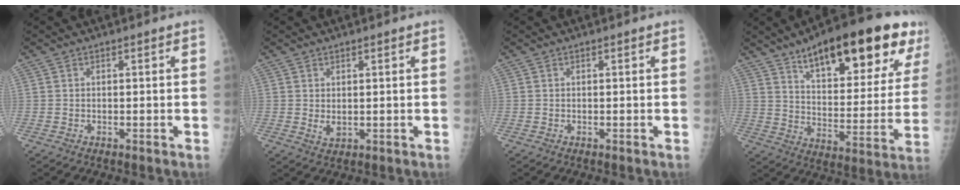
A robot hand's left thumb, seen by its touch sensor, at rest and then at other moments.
{"total": 2.5, "force": [0.6, 1.3, 2.1], "torque": [-0.031, -0.011, 0.016]}
{"total": 0.0}
{"total": 25.9, "force": [15.2, 8.6, 19.1], "torque": [-0.236, -0.039, 0.224]}